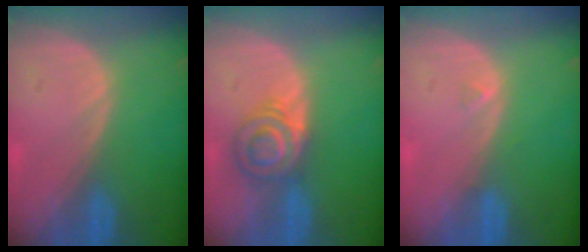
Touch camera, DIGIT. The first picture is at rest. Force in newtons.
{"total": 5.7, "press": 5.6, "slide": 1.0}
{"total": 0.5, "press": 0.5, "slide": 0.2}